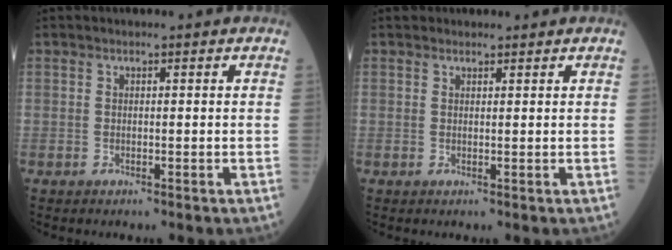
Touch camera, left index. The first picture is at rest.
{"total": 0.9, "force": [0.8, 0.3, 0.0], "torque": [-0.005, 0.002, 0.013]}